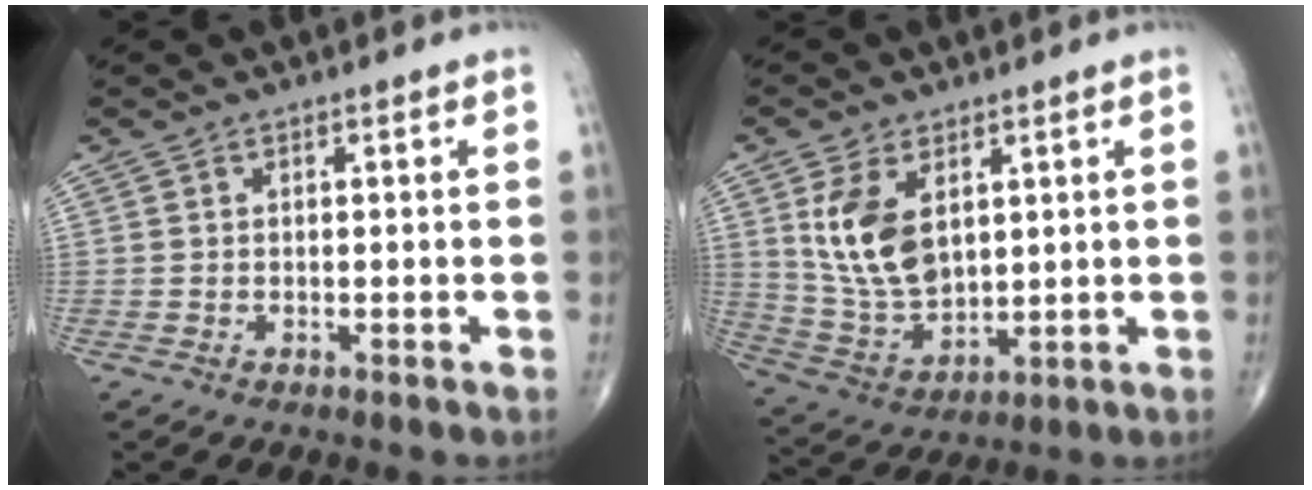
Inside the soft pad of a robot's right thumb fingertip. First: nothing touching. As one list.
[{"total": 12.2, "force": [3.8, 7.2, 9.1], "torque": [-0.165, -0.017, 0.089]}]